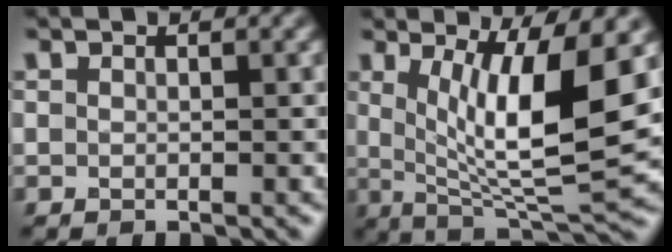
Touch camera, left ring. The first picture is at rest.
{"total": 9.9, "force": [1.7, 2.5, 9.4], "torque": [-0.152, -0.016, 0.036]}